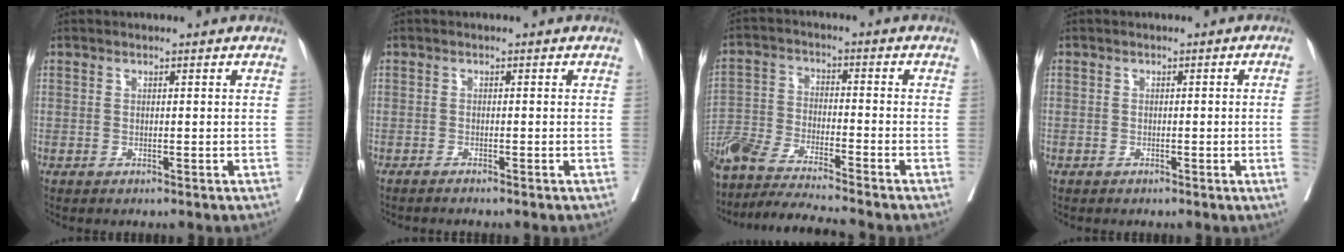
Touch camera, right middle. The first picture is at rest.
{"total": 1.8, "force": [-1.6, -0.3, 0.8], "torque": [-0.012, 0.001, -0.021]}
{"total": 13.6, "force": [-12.5, -0.7, 5.4], "torque": [-0.101, -0.012, -0.224]}
{"total": 1.7, "force": [-0.4, -0.2, 1.6], "torque": [-0.018, 0.002, -0.007]}